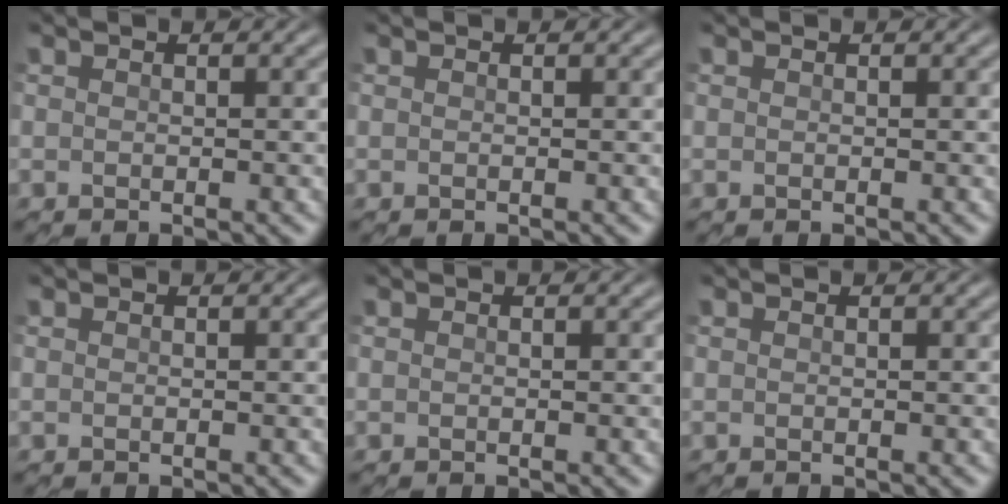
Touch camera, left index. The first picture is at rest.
{"total": 0.0}
{"total": 0.0}
{"total": 0.0}
{"total": 0.0}
{"total": 0.0}